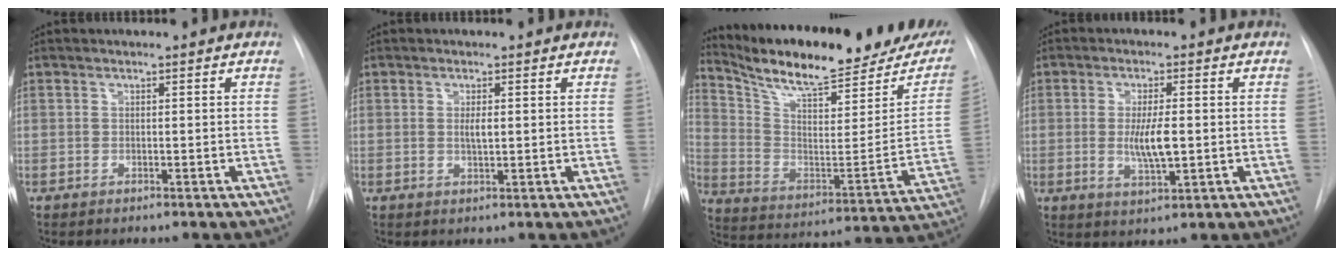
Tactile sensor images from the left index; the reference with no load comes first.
{"total": 1.6, "force": [0.1, 0.4, 1.5], "torque": [-0.029, -0.004, 0.002]}
{"total": 25.9, "force": [21.3, 5.4, 13.7], "torque": [-0.219, -0.041, 0.305]}
{"total": 5.6, "force": [-0.4, 1.4, 5.4], "torque": [-0.102, -0.012, -0.005]}